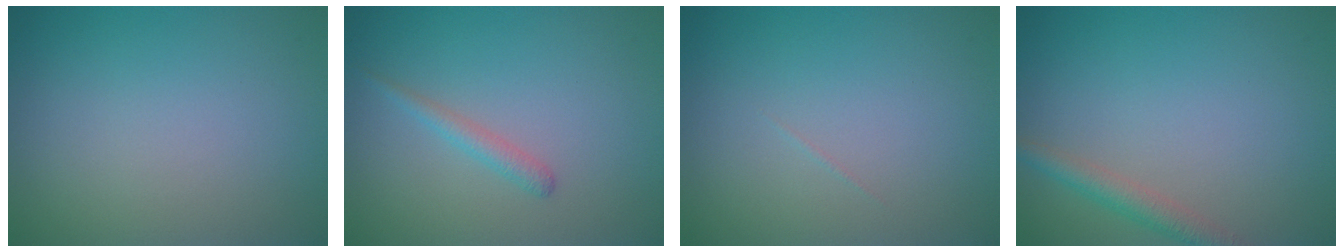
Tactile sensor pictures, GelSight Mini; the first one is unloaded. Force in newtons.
{"total": 1.4, "press": 1.4, "slide": 0.0}
{"total": 0.0}
{"total": 2.3, "press": 2.3, "slide": 0.1}